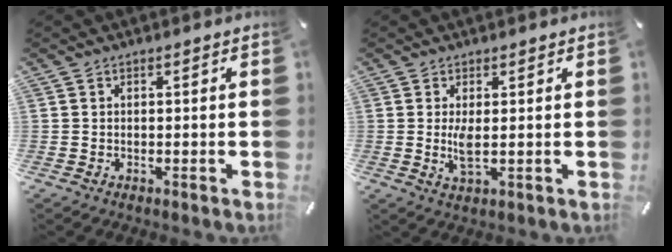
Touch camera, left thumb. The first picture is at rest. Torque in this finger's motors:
{"motor_torque": [-0.38, 1.34, 0.89, 0.49, 0.31]}